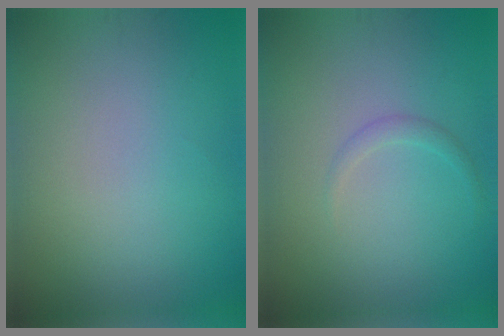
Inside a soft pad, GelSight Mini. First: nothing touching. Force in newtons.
{"total": 1.0, "press": 1.0, "slide": 0.1}